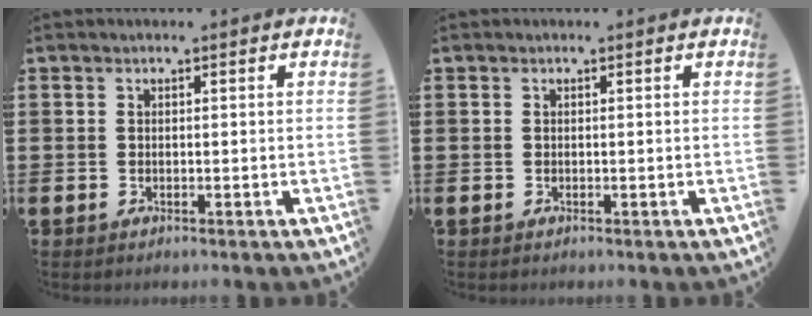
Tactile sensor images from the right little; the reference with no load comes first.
{"total": 0.0}